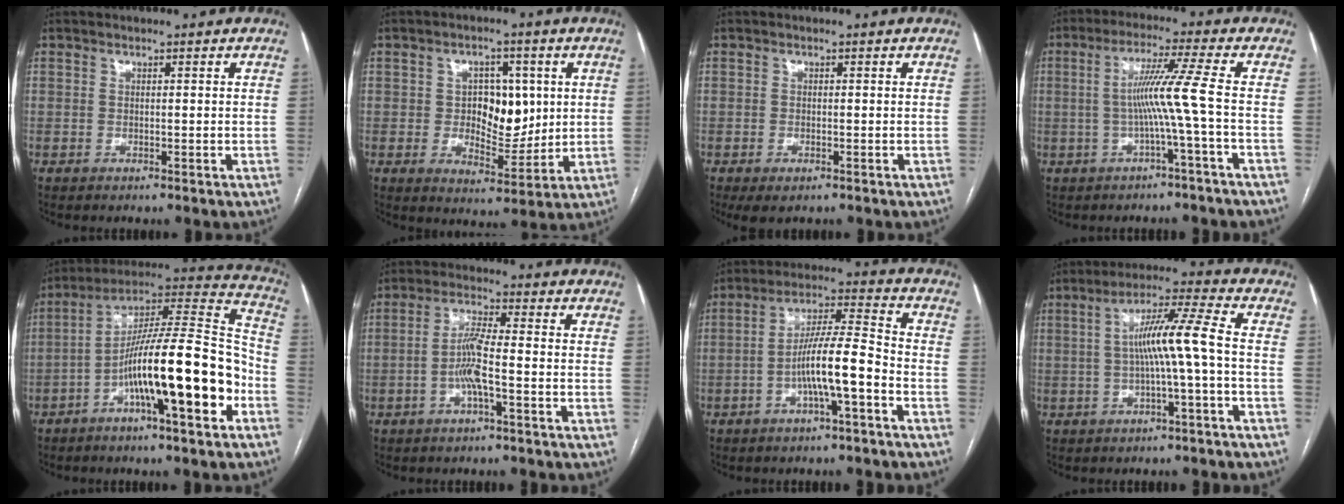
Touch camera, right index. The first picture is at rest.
{"total": 8.2, "force": [1.2, 5.1, 6.3], "torque": [-0.091, 0.010, 0.031]}
{"total": 2.6, "force": [-1.5, 1.2, 1.8], "torque": [-0.031, -0.003, -0.015]}
{"total": 7.0, "force": [-1.2, -2.3, 6.5], "torque": [-0.125, 0.013, -0.016]}
{"total": 19.8, "force": [-6.9, 2.2, 18.4], "torque": [-0.292, 0.019, -0.111]}
{"total": 5.8, "force": [-1.7, 0.4, 5.6], "torque": [-0.118, 0.008, -0.034]}
{"total": 9.7, "force": [-3.5, 0.6, 9.0], "torque": [-0.165, 0.020, -0.061]}
{"total": 8.8, "force": [-0.7, -0.8, 8.8], "torque": [-0.155, 0.022, -0.014]}